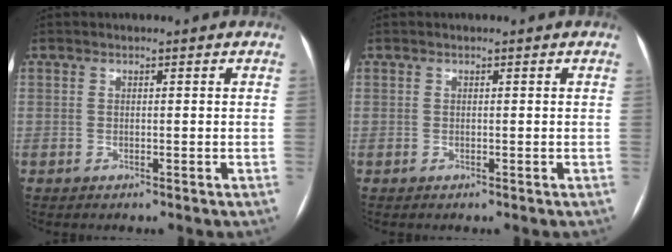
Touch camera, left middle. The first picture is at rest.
{"total": 0.0}